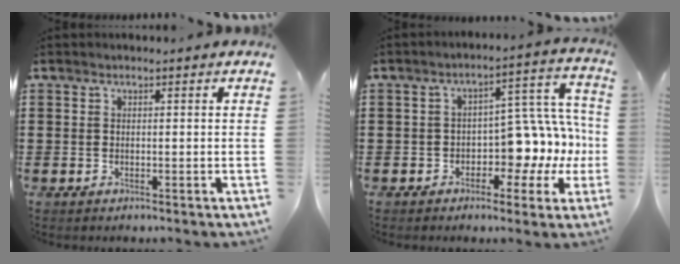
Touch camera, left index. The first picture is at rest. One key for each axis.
{"total": 8.0, "fx": -0.2, "fy": 5.2, "fz": 6.0, "tx": -0.097, "ty": -0.023, "tz": -0.005}